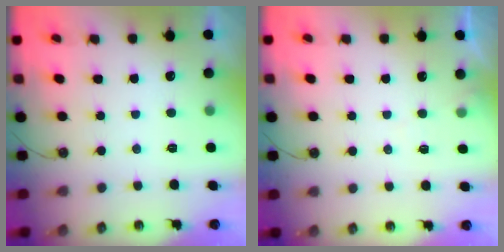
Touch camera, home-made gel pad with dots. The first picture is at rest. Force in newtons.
{"total": 4.2, "press": 4.1, "slide": 0.6}